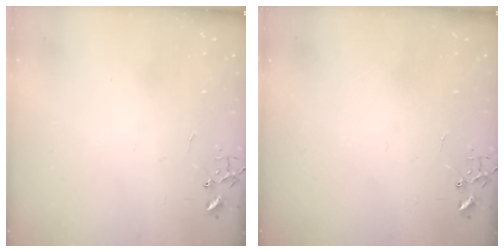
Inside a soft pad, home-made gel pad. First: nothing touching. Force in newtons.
{"total": 0.0}